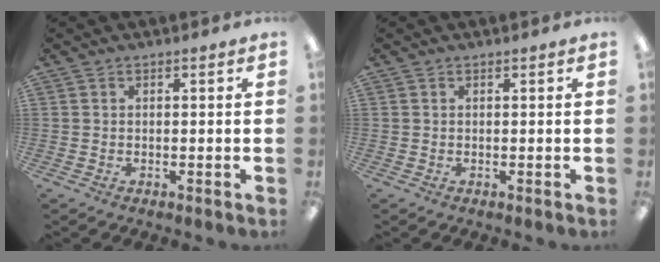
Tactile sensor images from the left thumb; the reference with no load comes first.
{"total": 0.0}